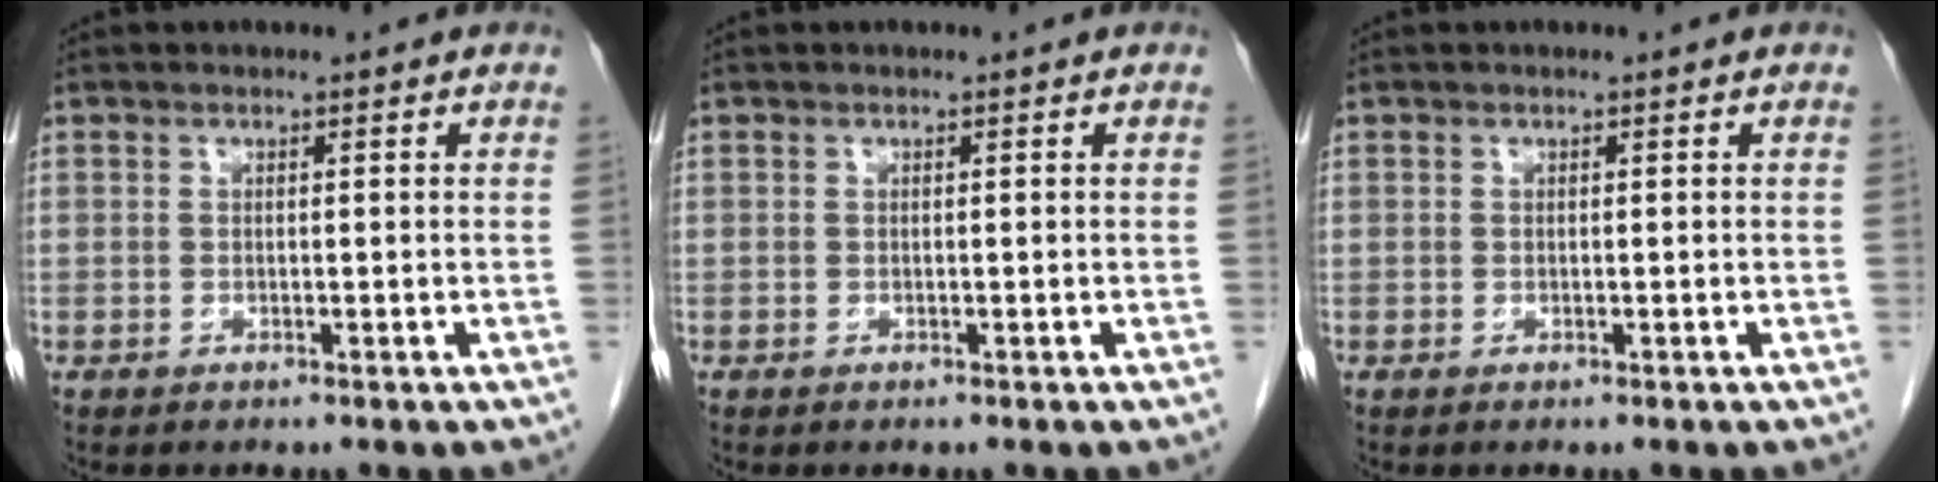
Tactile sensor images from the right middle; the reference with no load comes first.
{"total": 0.0}
{"total": 0.0}